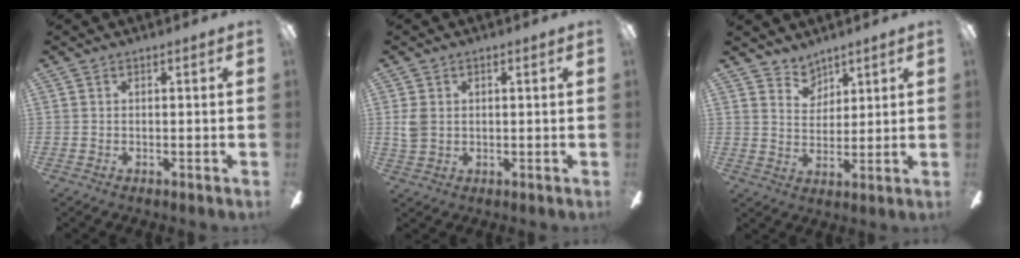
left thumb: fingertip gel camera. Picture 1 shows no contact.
{"total": 3.8, "force": [0.6, 2.9, 2.4], "torque": [-0.038, 0.004, 0.010]}
{"total": 5.6, "force": [4.6, 3.2, 0.0], "torque": [0.003, -0.029, 0.084]}